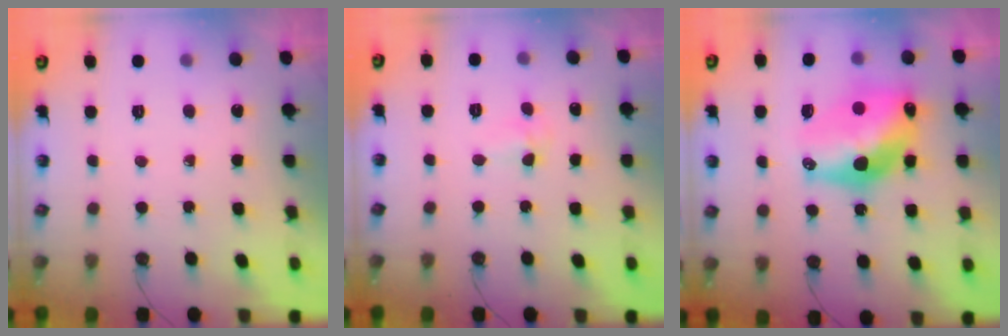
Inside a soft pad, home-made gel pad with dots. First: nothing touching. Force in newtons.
{"total": 2.5, "press": 2.4, "slide": 0.9}
{"total": 16.6, "press": 16.5, "slide": 1.4}